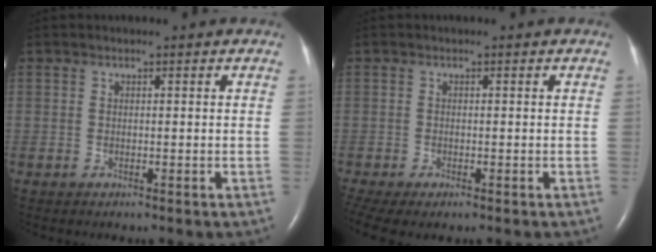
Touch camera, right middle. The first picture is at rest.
{"total": 6.2, "force": [-4.1, 2.6, 3.9], "torque": [-0.089, -0.011, -0.066]}